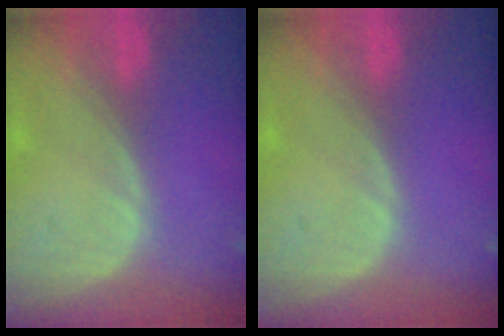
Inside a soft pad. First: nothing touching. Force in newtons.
{"total": 0.0}